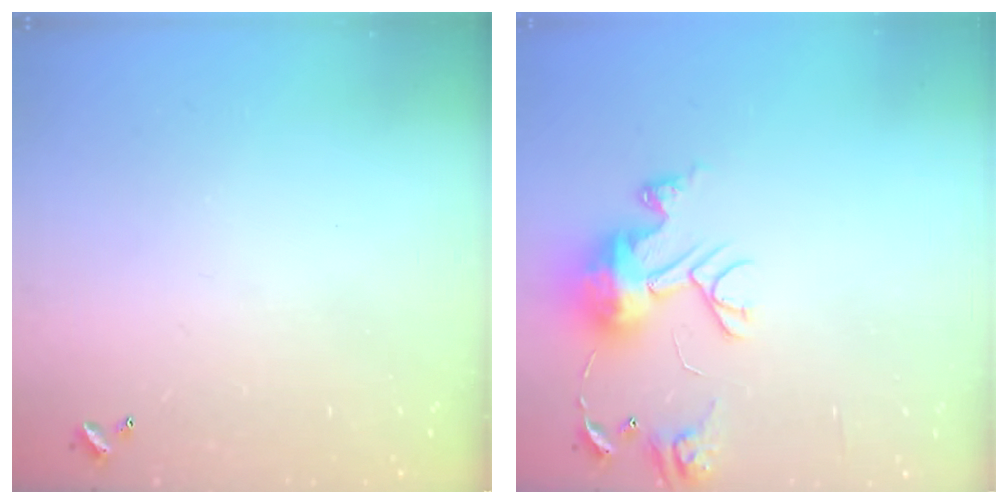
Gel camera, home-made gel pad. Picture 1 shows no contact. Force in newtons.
{"total": 11.3, "press": 11.3, "slide": 0.9}